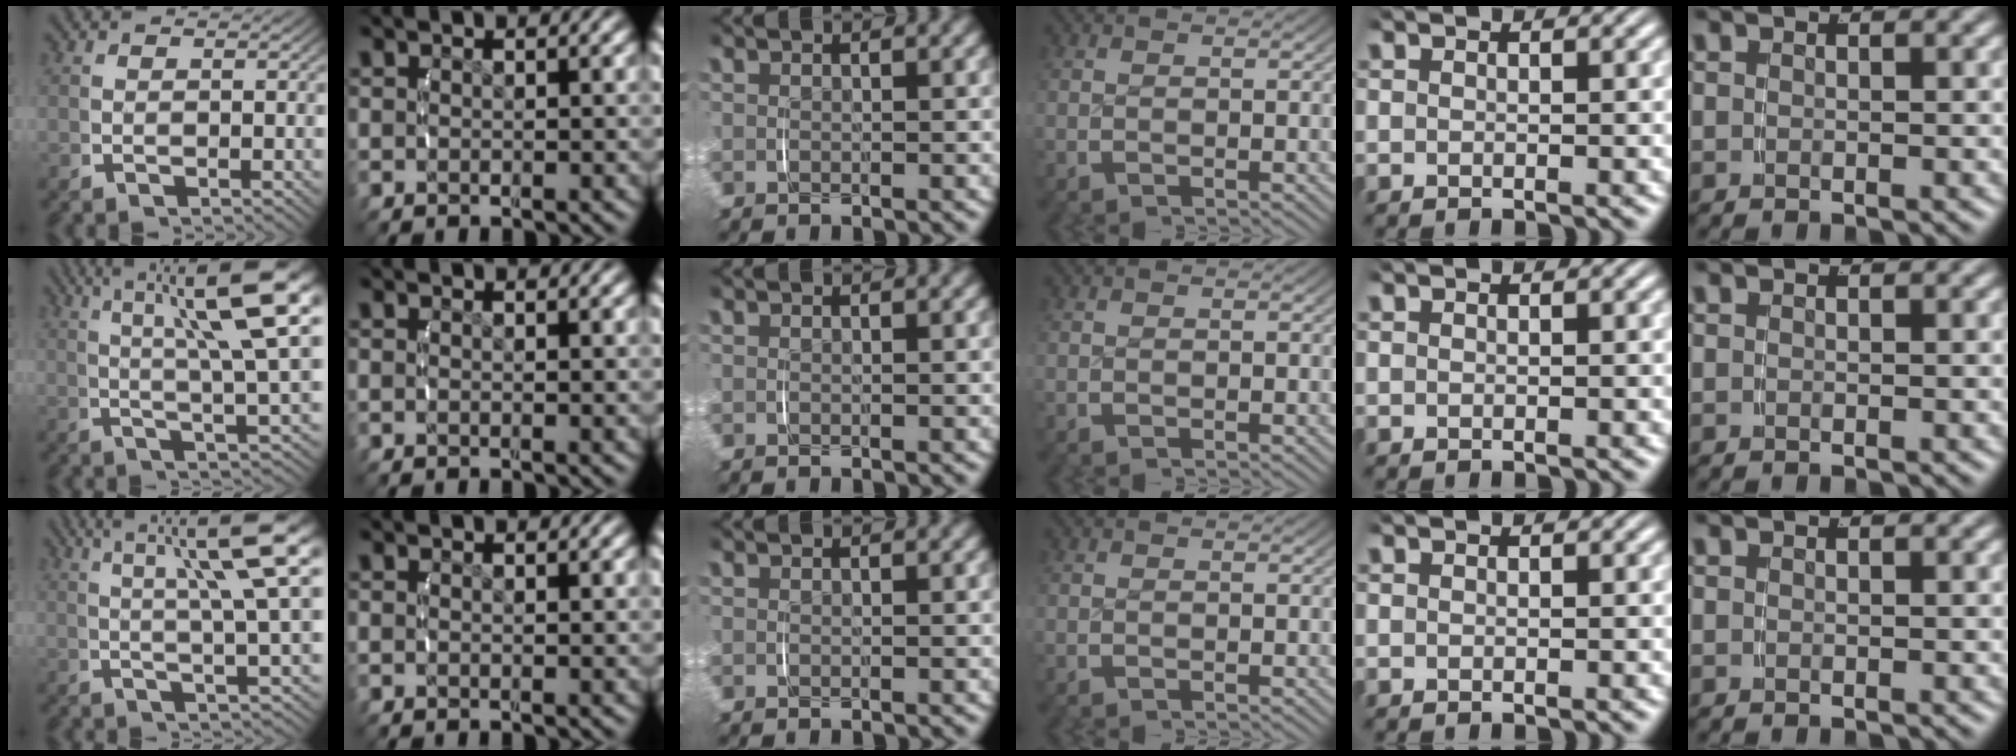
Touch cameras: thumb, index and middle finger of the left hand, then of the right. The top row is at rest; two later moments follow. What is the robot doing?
{"motion": "lift_and_place", "object": "phone"}